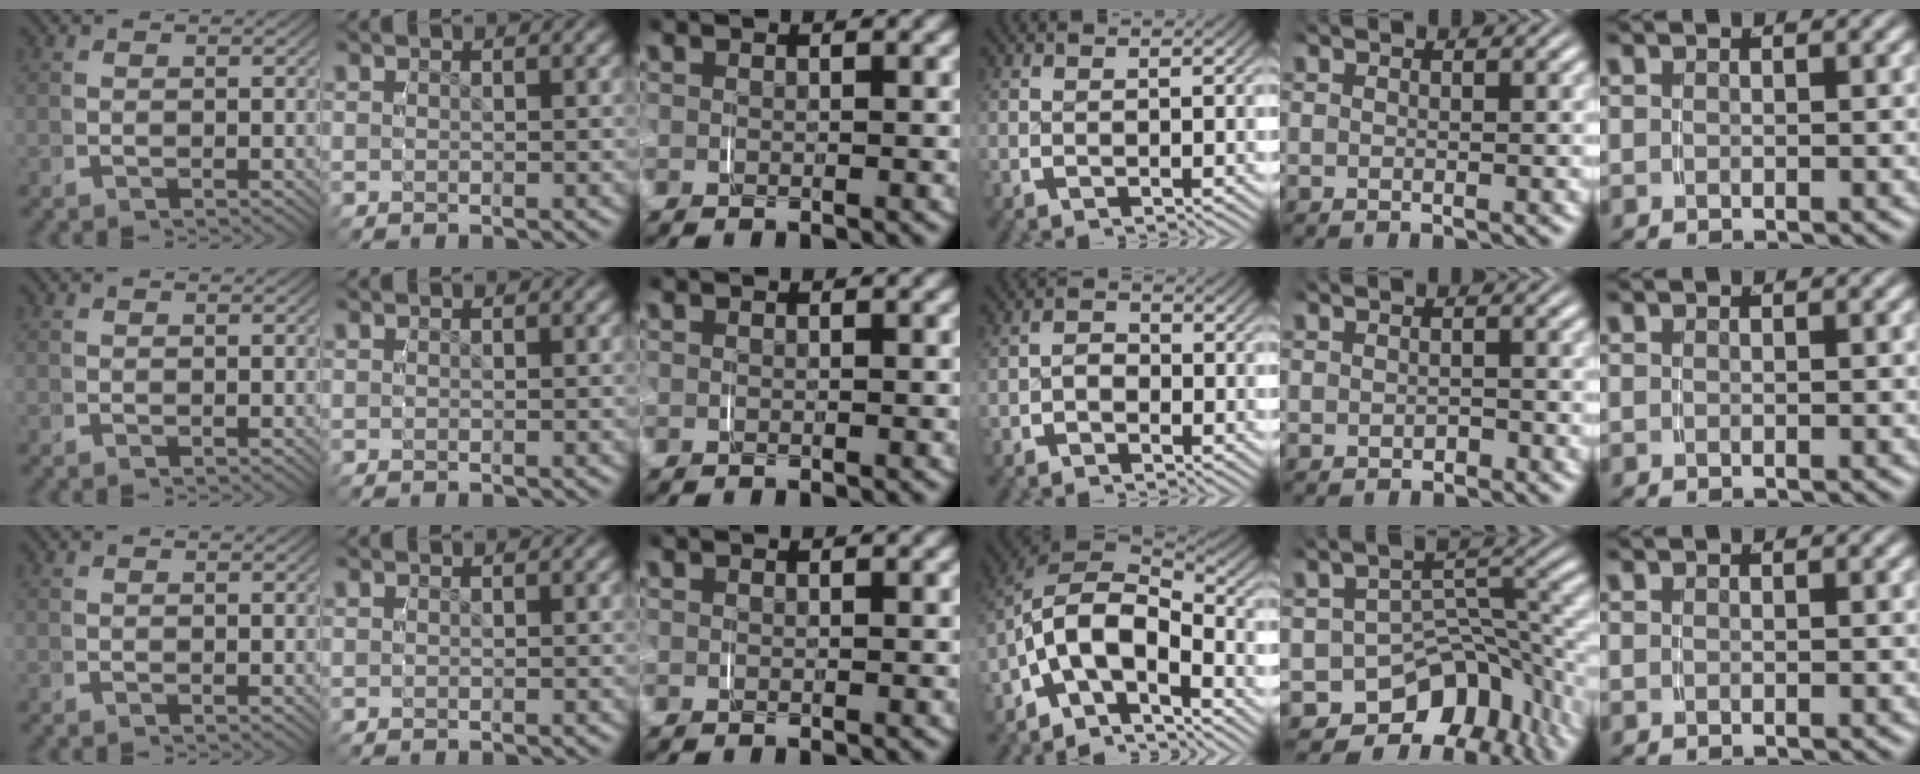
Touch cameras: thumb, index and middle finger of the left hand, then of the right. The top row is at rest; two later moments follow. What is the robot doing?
{"motion": "grasp_and_lifting", "object": "map"}